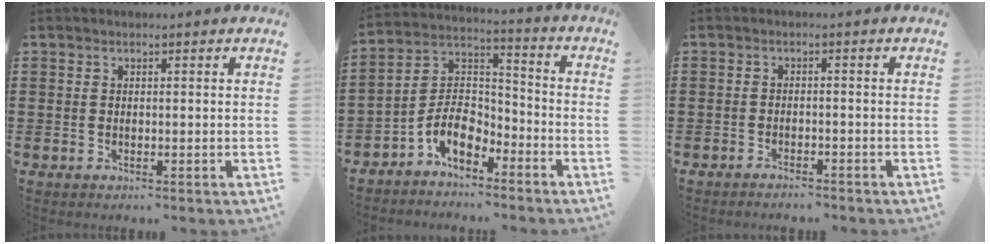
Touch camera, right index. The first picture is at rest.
{"total": 7.1, "force": [-4.5, 4.0, 3.6], "torque": [-0.099, -0.003, -0.096]}
{"total": 1.7, "force": [-1.7, -0.1, -0.1], "torque": [-0.003, 0.002, -0.037]}